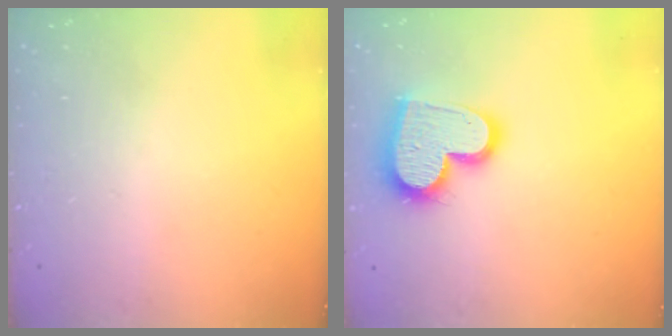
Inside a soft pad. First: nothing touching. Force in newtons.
{"total": 17.9, "press": 17.9, "slide": 1.4}